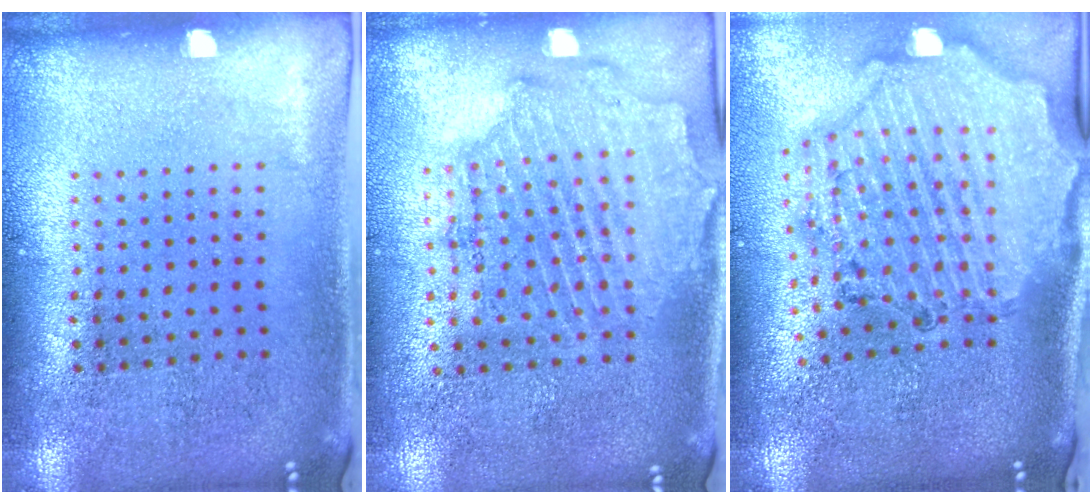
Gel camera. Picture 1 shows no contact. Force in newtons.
{"total": 1.9, "press": 1.7, "slide": 0.9}
{"total": 2.7, "press": 2.5, "slide": 1.1}